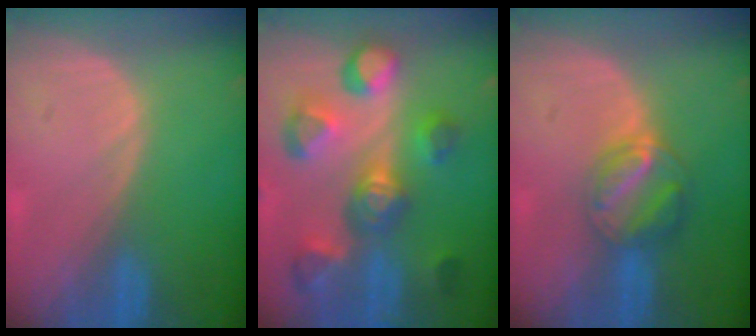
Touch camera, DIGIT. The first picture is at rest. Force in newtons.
{"total": 10.9, "press": 9.9, "slide": 4.5}
{"total": 6.4, "press": 5.6, "slide": 3.1}